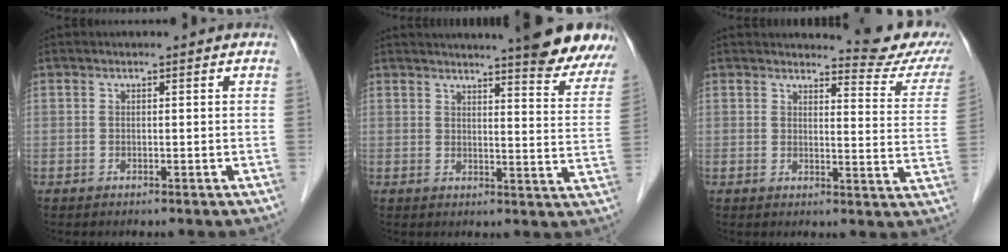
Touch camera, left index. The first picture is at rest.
{"total": 18.7, "force": [16.5, 1.7, 8.6], "torque": [-0.100, -0.049, 0.184]}
{"total": 10.2, "force": [9.8, 1.3, 2.6], "torque": [-0.014, -0.049, 0.093]}